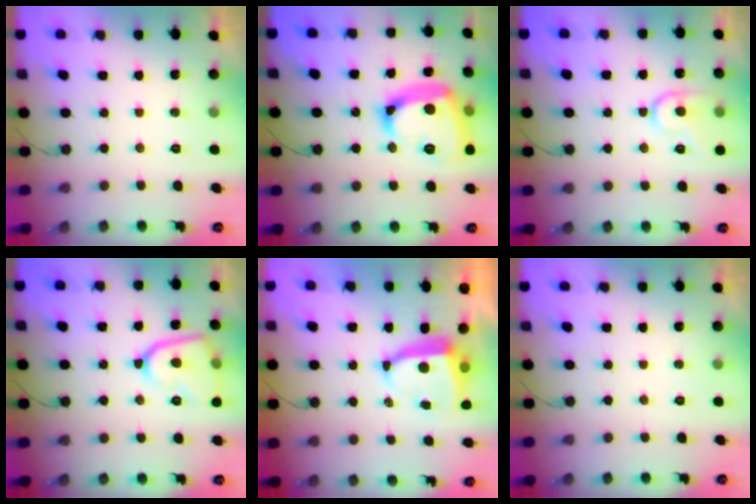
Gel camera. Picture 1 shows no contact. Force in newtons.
{"total": 19.9, "press": 19.9, "slide": 1.7}
{"total": 12.0, "press": 12.0, "slide": 1.1}
{"total": 12.7, "press": 12.6, "slide": 1.4}
{"total": 7.0, "press": 7.0, "slide": 0.8}
{"total": 0.0}